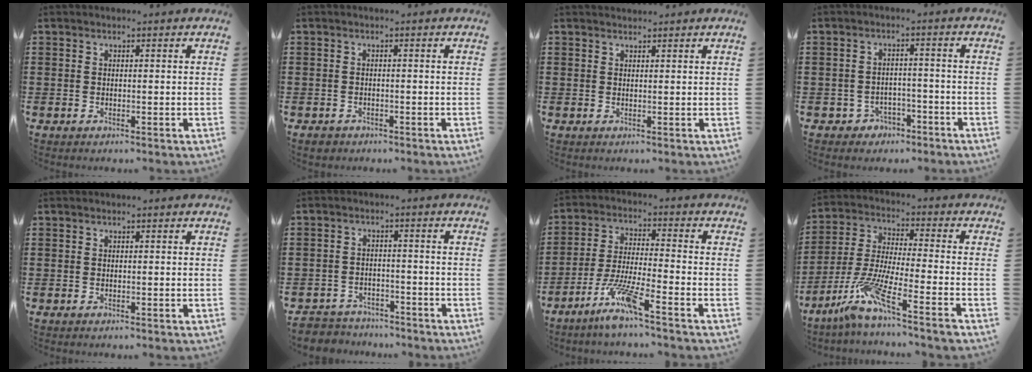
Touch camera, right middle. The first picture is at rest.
{"total": 0.8, "force": [-0.7, 0.4, 0.1], "torque": [-0.004, 0.000, -0.016]}
{"total": 0.9, "force": [0.9, 0.0, -0.1], "torque": [-0.001, -0.002, 0.019]}
{"total": 2.9, "force": [-2.5, 1.4, 0.1], "torque": [-0.013, 0.004, -0.055]}
{"total": 0.0}
{"total": 3.6, "force": [-3.5, 0.9, -0.4], "torque": [-0.007, -0.001, -0.079]}
{"total": 7.4, "force": [-5.4, 0.3, 5.0], "torque": [-0.107, -0.009, -0.104]}
{"total": 9.1, "force": [-5.8, 0.9, 6.9], "torque": [-0.157, -0.018, -0.120]}